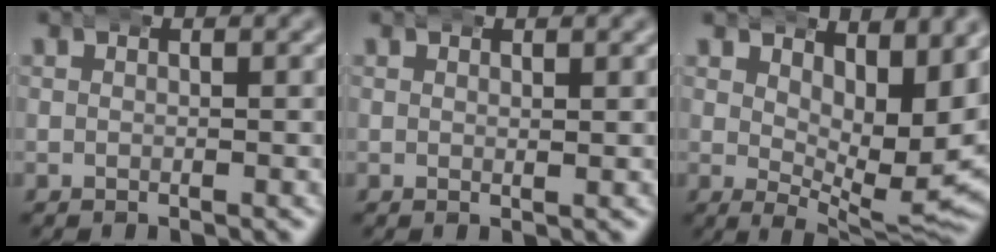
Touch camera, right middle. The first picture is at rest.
{"total": 1.1, "force": [1.1, -0.1, 0.1], "torque": [0.000, 0.000, 0.019]}
{"total": 7.3, "force": [3.4, 2.2, 6.1], "torque": [-0.078, -0.021, 0.060]}